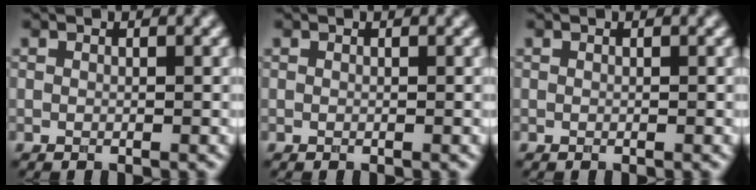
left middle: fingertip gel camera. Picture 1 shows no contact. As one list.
[{"total": 0.0}, {"total": 0.0}]